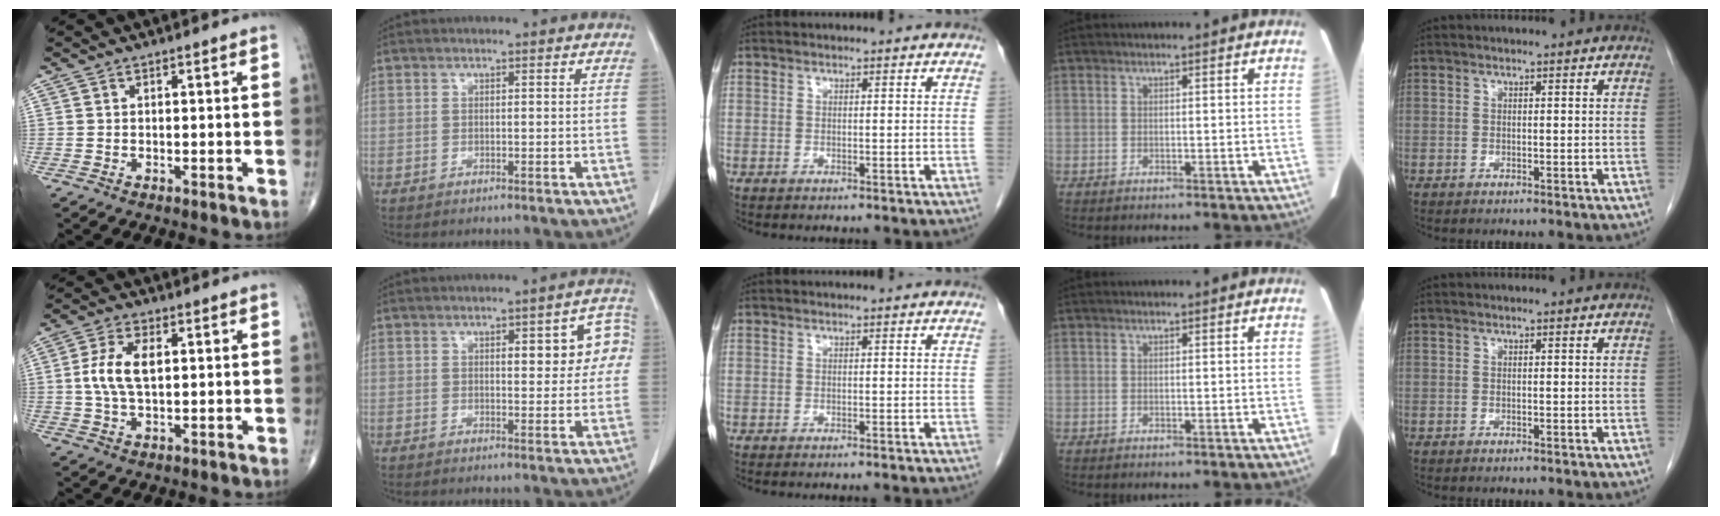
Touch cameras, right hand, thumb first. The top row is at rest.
{"thumb": {"total": 7.7, "force": [1.0, 3.8, 6.6], "torque": [-0.143, 0.007, 0.019]}, "index": {"total": 8.1, "force": [2.0, 3.0, 7.2], "torque": [-0.077, 0.024, 0.022]}, "middle": {"total": 3.7, "force": [-3.4, 0.0, 1.6], "torque": [-0.013, -0.001, -0.043]}}